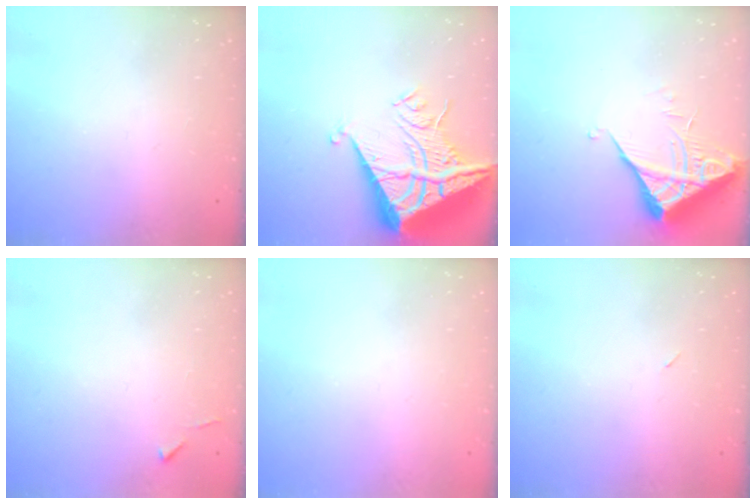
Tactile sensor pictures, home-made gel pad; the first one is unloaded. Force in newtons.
{"total": 13.3, "press": 13.2, "slide": 1.4}
{"total": 6.0, "press": 6.0, "slide": 0.2}
{"total": 4.3, "press": 4.3, "slide": 0.6}
{"total": 0.0}
{"total": 2.3, "press": 1.9, "slide": 1.2}